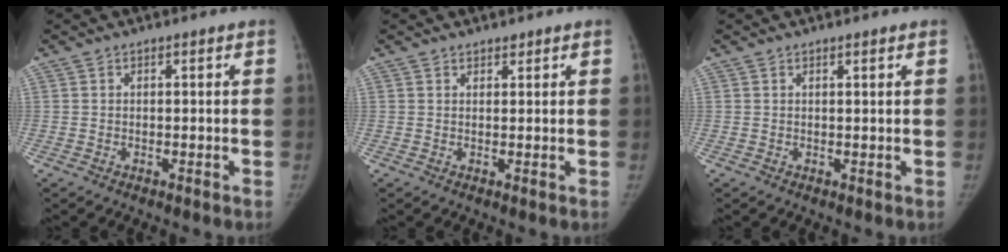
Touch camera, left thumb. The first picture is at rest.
{"total": 1.1, "force": [1.0, 0.6, 0.2], "torque": [0.005, -0.006, 0.012]}
{"total": 0.7, "force": [0.5, -0.1, 0.4], "torque": [-0.012, -0.003, 0.011]}